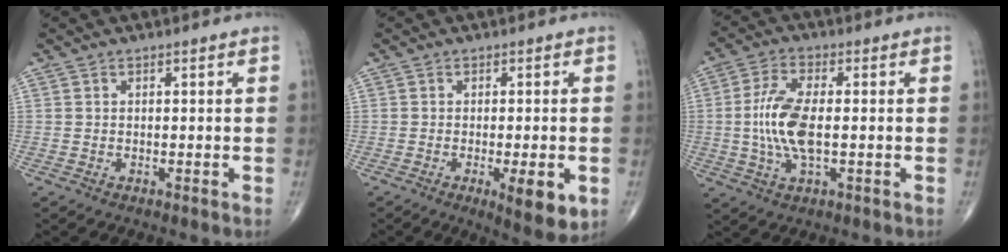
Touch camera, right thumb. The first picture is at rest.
{"total": 7.5, "force": [-2.4, 2.1, 6.9], "torque": [-0.090, -0.013, -0.028]}
{"total": 10.2, "force": [-0.6, 4.2, 9.3], "torque": [-0.206, 0.004, -0.012]}